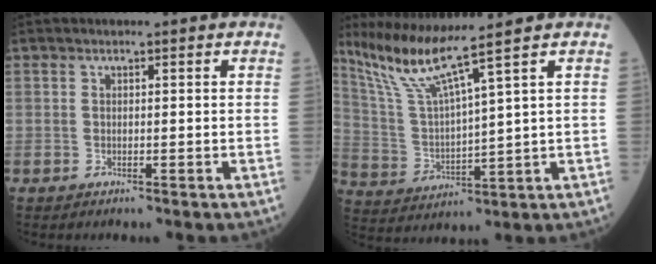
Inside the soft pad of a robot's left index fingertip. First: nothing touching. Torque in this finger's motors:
{"motor_torque": [0.67, -0.69, 0.07, 0.05]}